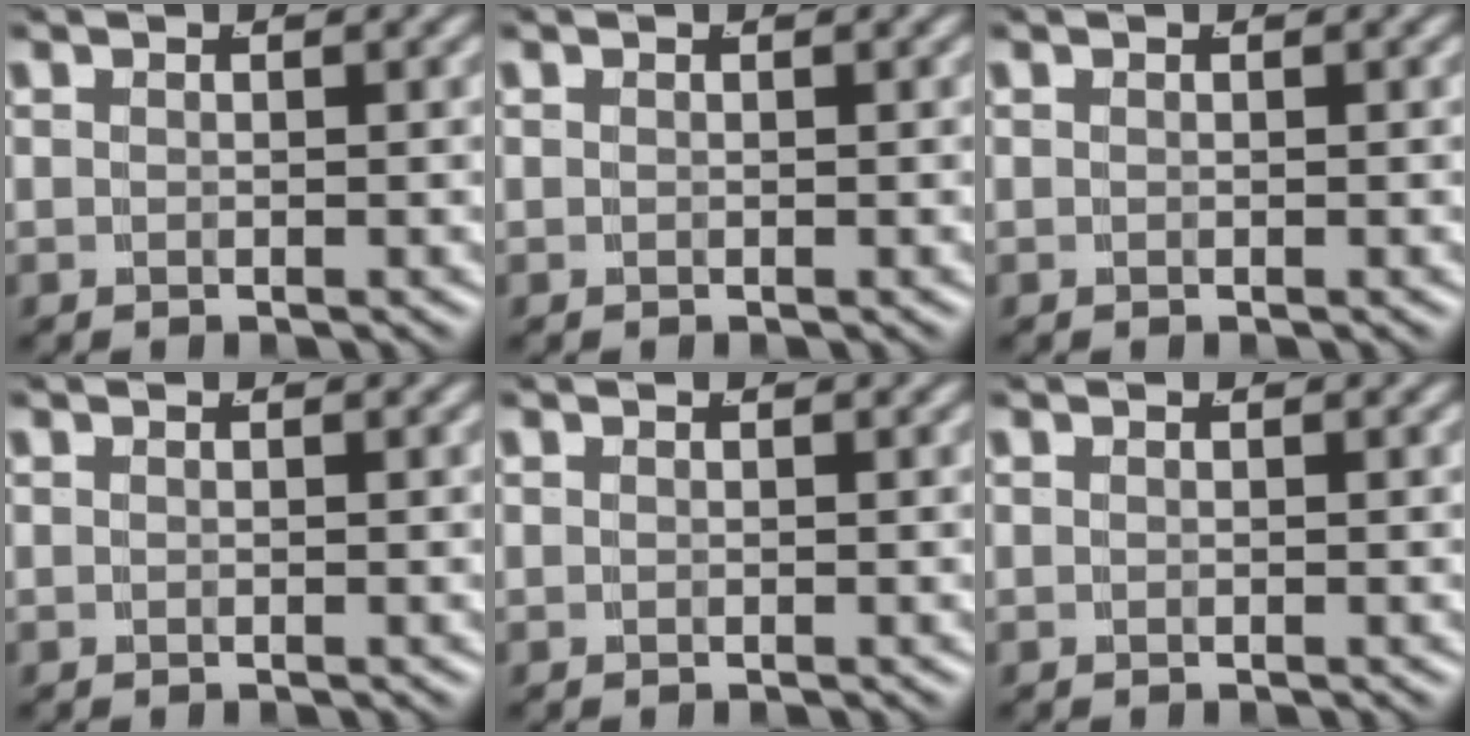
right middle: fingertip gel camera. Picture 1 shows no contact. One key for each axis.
{"total": 0.0}
{"total": 0.0}
{"total": 0.0}
{"total": 0.0}
{"total": 0.0}